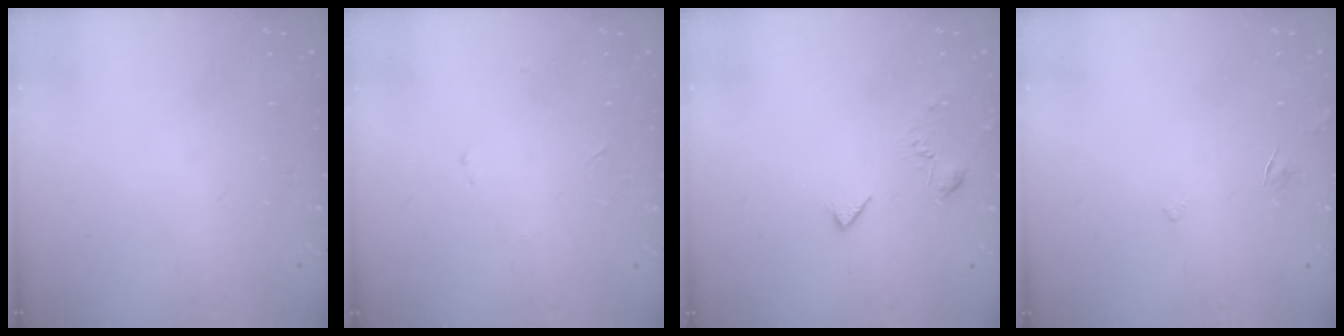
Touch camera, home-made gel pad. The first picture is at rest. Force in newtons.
{"total": 2.4, "press": 2.4, "slide": 0.3}
{"total": 3.0, "press": 2.9, "slide": 0.7}
{"total": 2.8, "press": 2.8, "slide": 0.3}